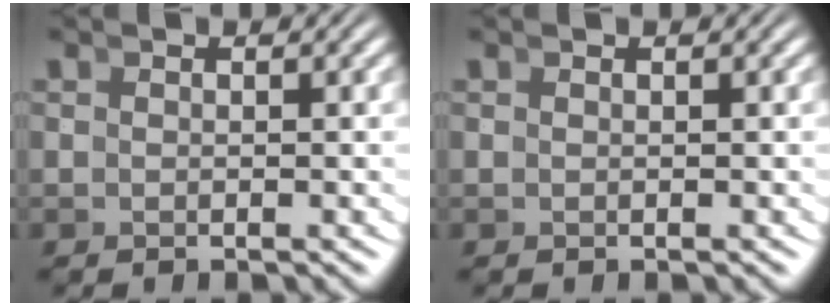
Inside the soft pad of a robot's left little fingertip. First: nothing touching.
{"total": 0.0}